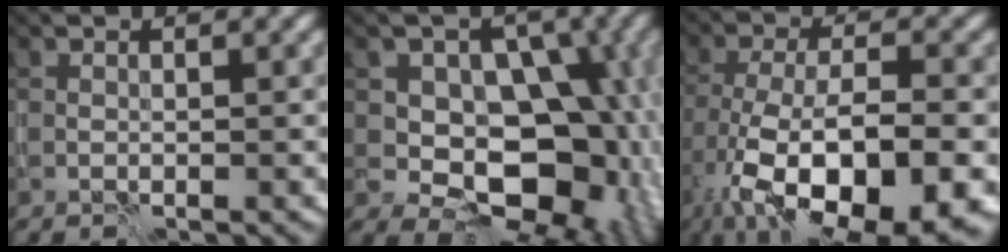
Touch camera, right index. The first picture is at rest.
{"total": 11.6, "force": [-0.8, 8.7, 7.6], "torque": [-0.050, 0.002, -0.027]}
{"total": 14.3, "force": [-7.5, 5.9, 10.7], "torque": [-0.195, -0.032, -0.115]}